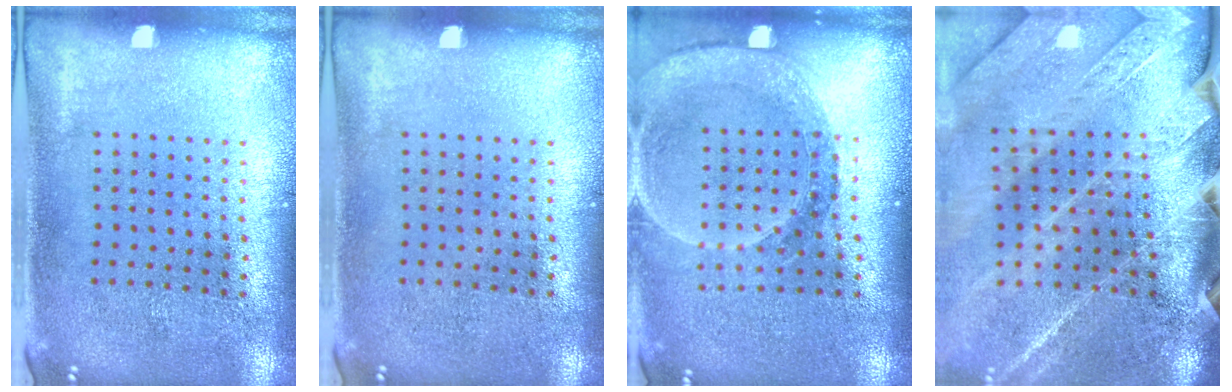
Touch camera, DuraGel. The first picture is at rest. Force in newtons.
{"total": 0.0}
{"total": 1.5, "press": 1.5, "slide": 0.3}
{"total": 3.8, "press": 3.3, "slide": 1.9}